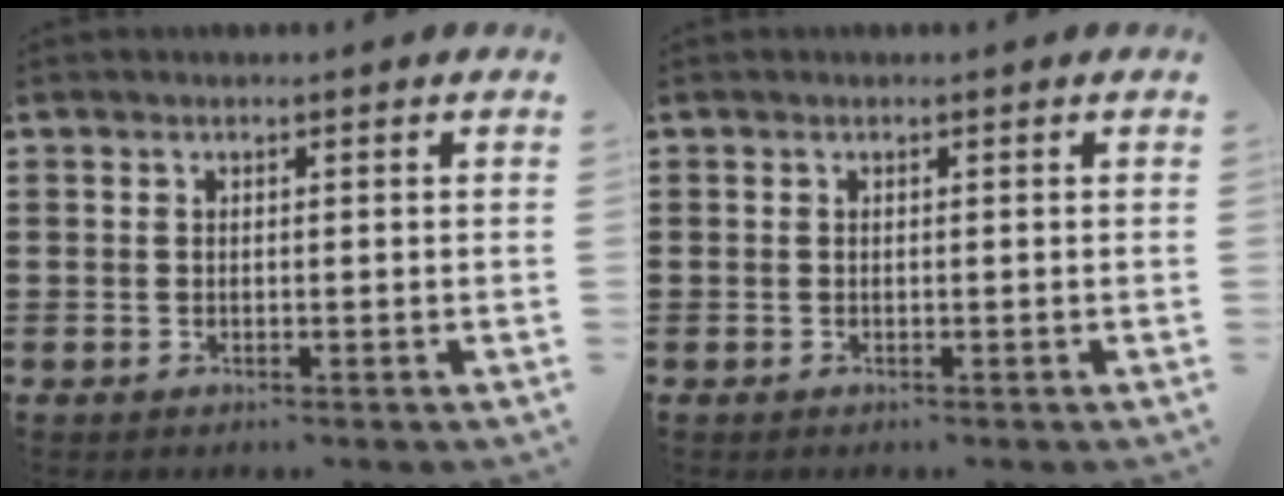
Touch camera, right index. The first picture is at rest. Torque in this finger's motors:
{"motor_torque": [0.16, -0.03, 0.00, 0.00]}